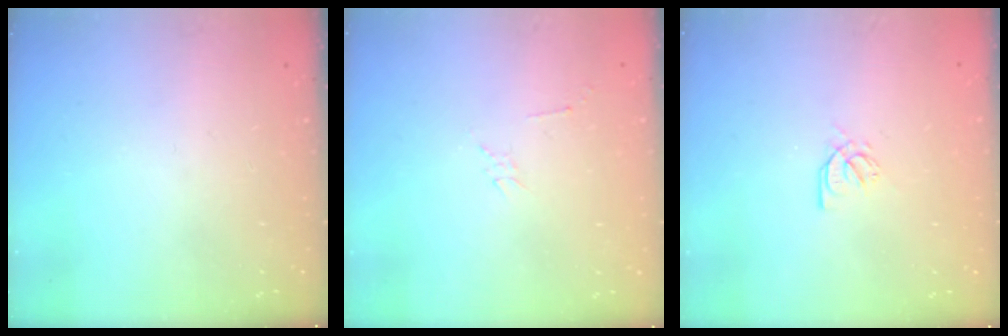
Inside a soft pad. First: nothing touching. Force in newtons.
{"total": 2.3, "press": 2.3, "slide": 0.4}
{"total": 3.5, "press": 3.5, "slide": 0.2}